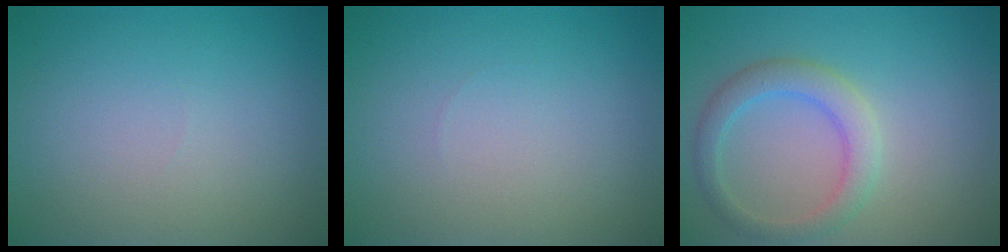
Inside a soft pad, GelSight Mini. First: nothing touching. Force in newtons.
{"total": 0.0}
{"total": 3.2, "press": 3.2, "slide": 0.3}